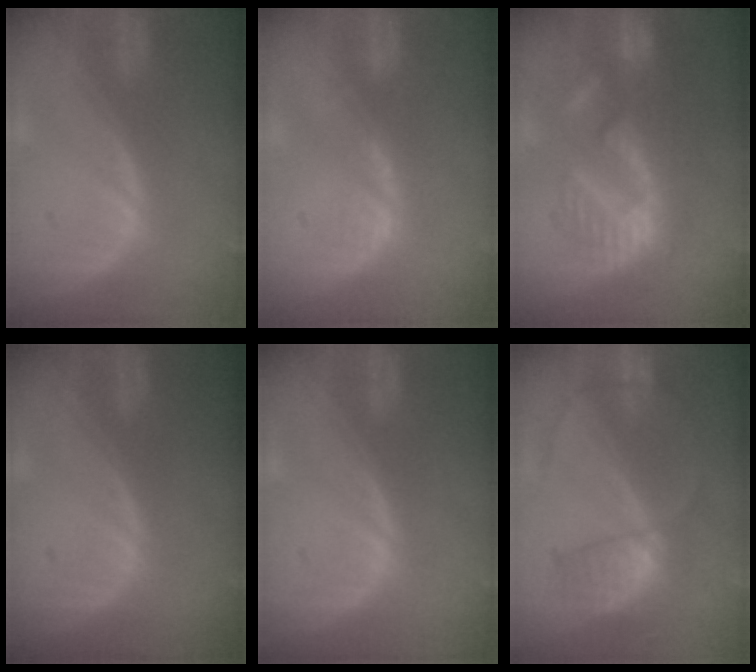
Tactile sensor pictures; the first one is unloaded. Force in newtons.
{"total": 2.3, "press": 1.8, "slide": 1.5}
{"total": 10.8, "press": 9.9, "slide": 4.3}
{"total": 0.0}
{"total": 0.0}
{"total": 6.6, "press": 5.7, "slide": 3.2}